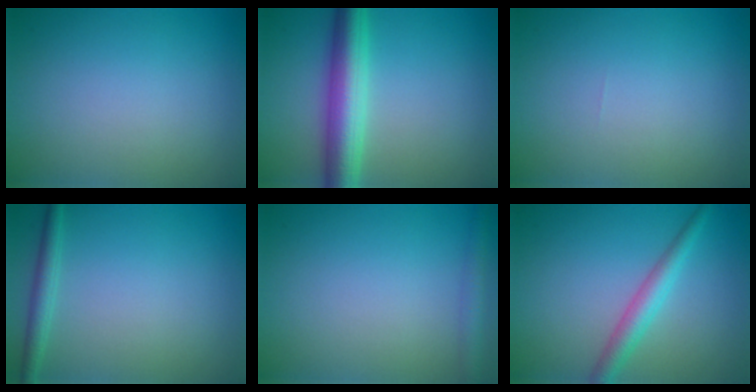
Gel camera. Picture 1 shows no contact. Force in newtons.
{"total": 6.1, "press": 6.1, "slide": 0.1}
{"total": 0.0}
{"total": 1.8, "press": 1.8, "slide": 0.1}
{"total": 1.8, "press": 1.8, "slide": 0.1}
{"total": 2.9, "press": 2.9, "slide": 0.1}